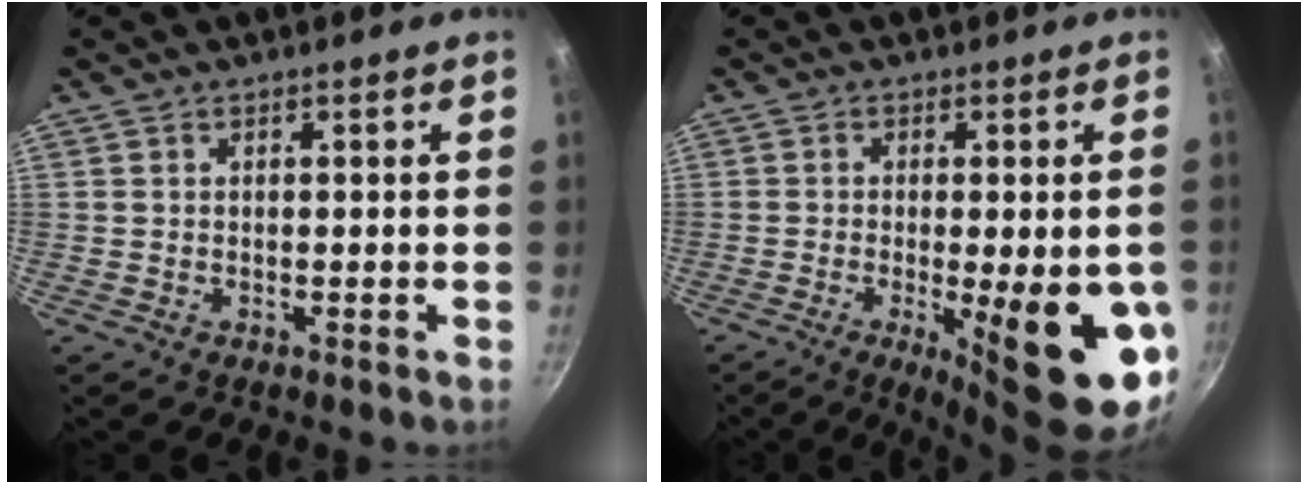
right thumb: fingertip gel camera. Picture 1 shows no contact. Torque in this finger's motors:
{"motor_torque": [2.16, 2.85, 1.41, -1.36, 0.14]}